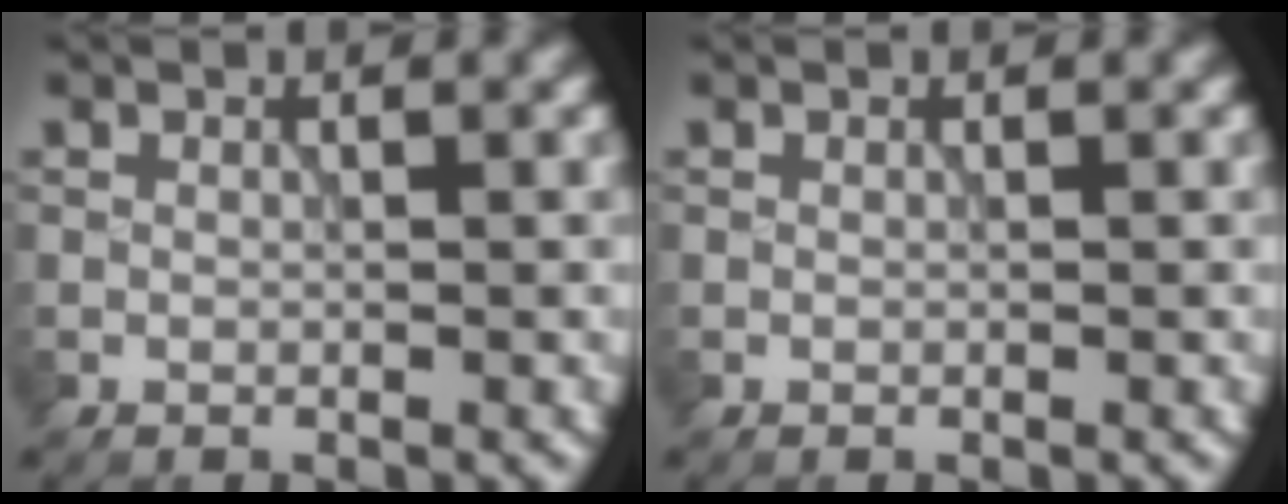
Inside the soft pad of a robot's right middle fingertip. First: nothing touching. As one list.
[{"total": 0.0}]